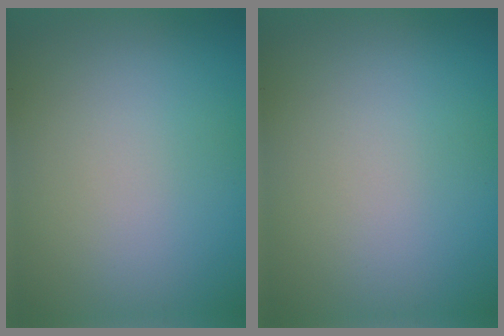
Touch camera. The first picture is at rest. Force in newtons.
{"total": 0.0}